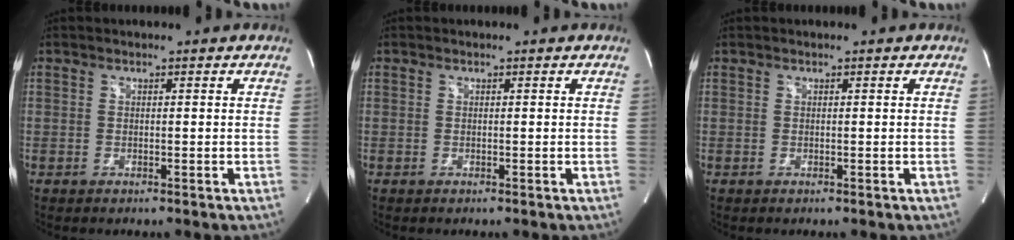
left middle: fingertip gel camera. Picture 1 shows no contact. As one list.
[{"total": 0.0}, {"total": 0.0}]